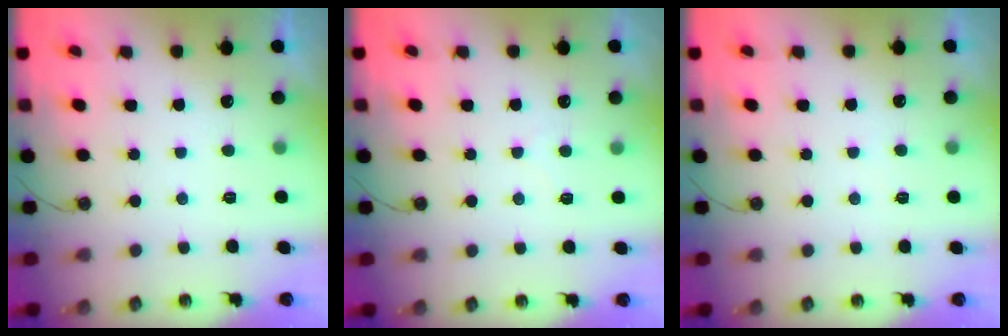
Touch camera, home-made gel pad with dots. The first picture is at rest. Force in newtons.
{"total": 4.1, "press": 4.1, "slide": 0.4}
{"total": 3.0, "press": 2.9, "slide": 0.5}